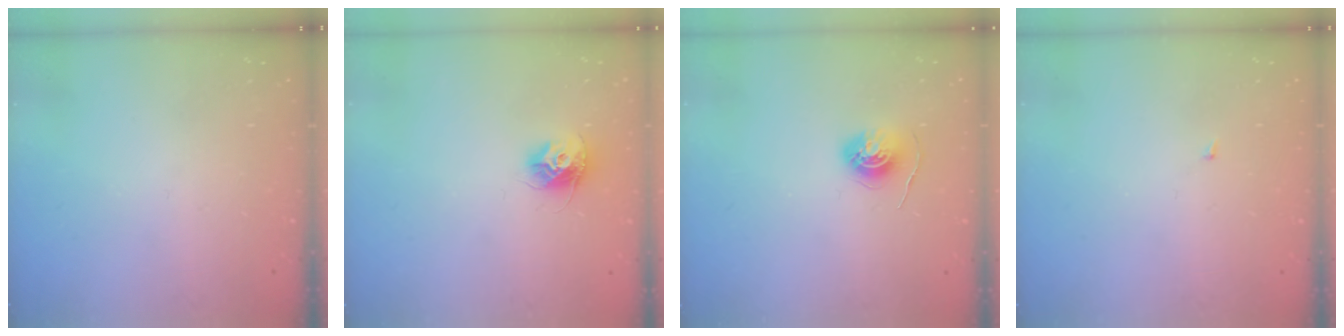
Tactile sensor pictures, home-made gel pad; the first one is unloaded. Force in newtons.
{"total": 9.5, "press": 9.5, "slide": 0.2}
{"total": 5.7, "press": 5.7, "slide": 0.5}
{"total": 1.4, "press": 1.3, "slide": 0.1}